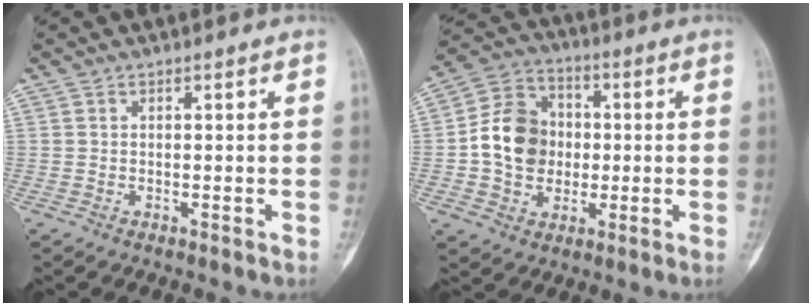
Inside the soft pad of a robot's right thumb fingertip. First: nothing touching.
{"total": 12.8, "force": [-0.3, 10.6, 7.0], "torque": [-0.096, 0.025, -0.012]}